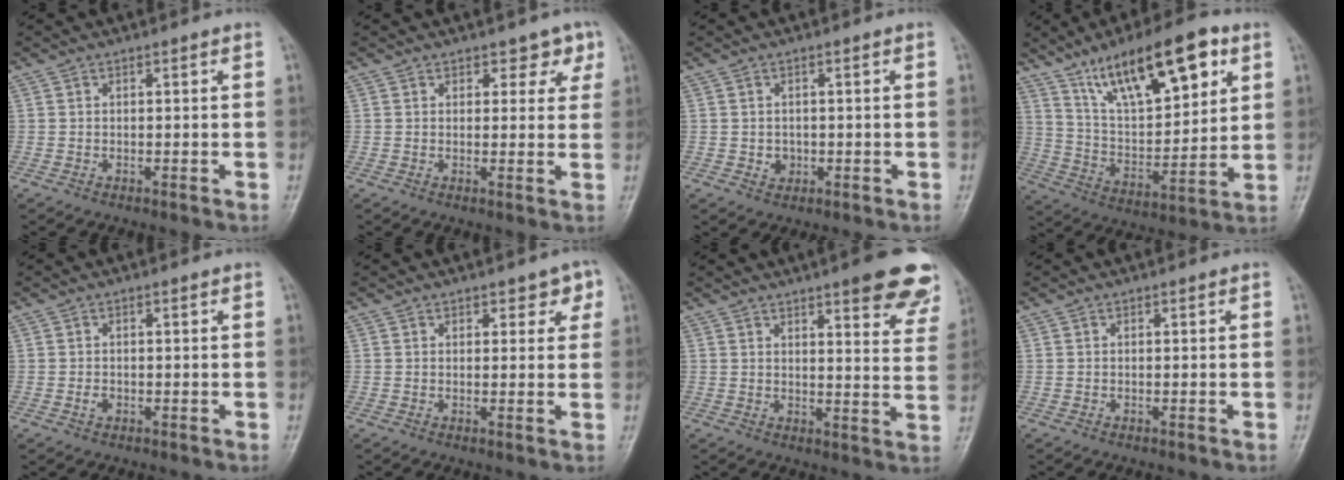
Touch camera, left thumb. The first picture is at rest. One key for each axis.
{"total": 3.7, "fx": 2.3, "fy": 2.5, "fz": 1.5, "tx": 0.016, "ty": -0.009, "tz": 0.026}
{"total": 2.1, "fx": -0.3, "fy": 1.9, "fz": 0.8, "tx": -0.004, "ty": 0.003, "tz": 0.001}
{"total": 20.6, "fx": 11.1, "fy": 7.8, "fz": 15.4, "tx": -0.211, "ty": -0.036, "tz": 0.197}
{"total": 1.1, "fx": -0.3, "fy": 0.9, "fz": 0.6, "tx": -0.011, "ty": 0.000, "tz": -0.005}
{"total": 3.5, "fx": 1.9, "fy": 2.1, "fz": 2.0, "tx": 0.008, "ty": -0.006, "tz": 0.020}
{"total": 14.3, "fx": 9.5, "fy": 3.6, "fz": 10.0, "tx": -0.085, "ty": -0.044, "tz": 0.105}
{"total": 0.0}